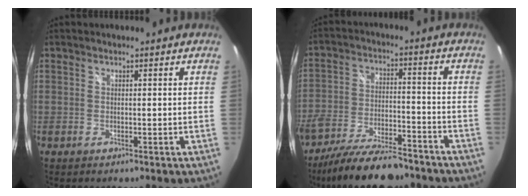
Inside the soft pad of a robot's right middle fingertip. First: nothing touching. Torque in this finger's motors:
{"motor_torque": [1.14, -0.99, 0.46, 0.21]}